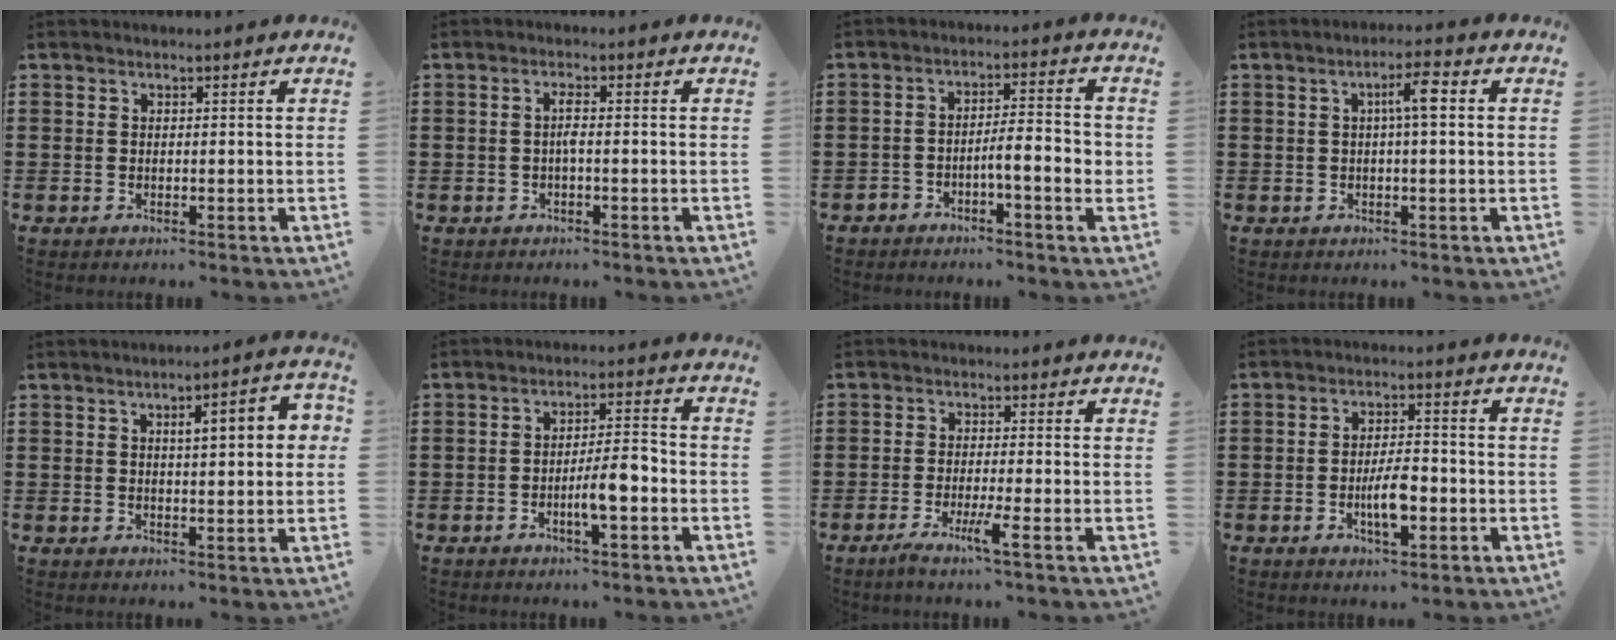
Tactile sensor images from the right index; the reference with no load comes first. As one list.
[{"total": 1.7, "force": [-0.4, 0.2, 1.7], "torque": [-0.041, -0.002, -0.010]}, {"total": 5.0, "force": [-2.2, 1.0, 4.3], "torque": [-0.076, 0.005, -0.043]}, {"total": 4.3, "force": [0.5, 0.7, 4.2], "torque": [-0.070, 0.006, 0.002]}, {"total": 4.9, "force": [1.0, 1.2, 4.6], "torque": [-0.072, 0.000, 0.010]}, {"total": 5.7, "force": [-2.1, 1.1, 5.2], "torque": [-0.093, 0.003, -0.041]}, {"total": 4.2, "force": [-2.4, -0.2, 3.5], "torque": [-0.070, -0.019, -0.042]}, {"total": 5.7, "force": [-1.8, 2.0, 5.1], "torque": [-0.099, 0.004, -0.034]}]